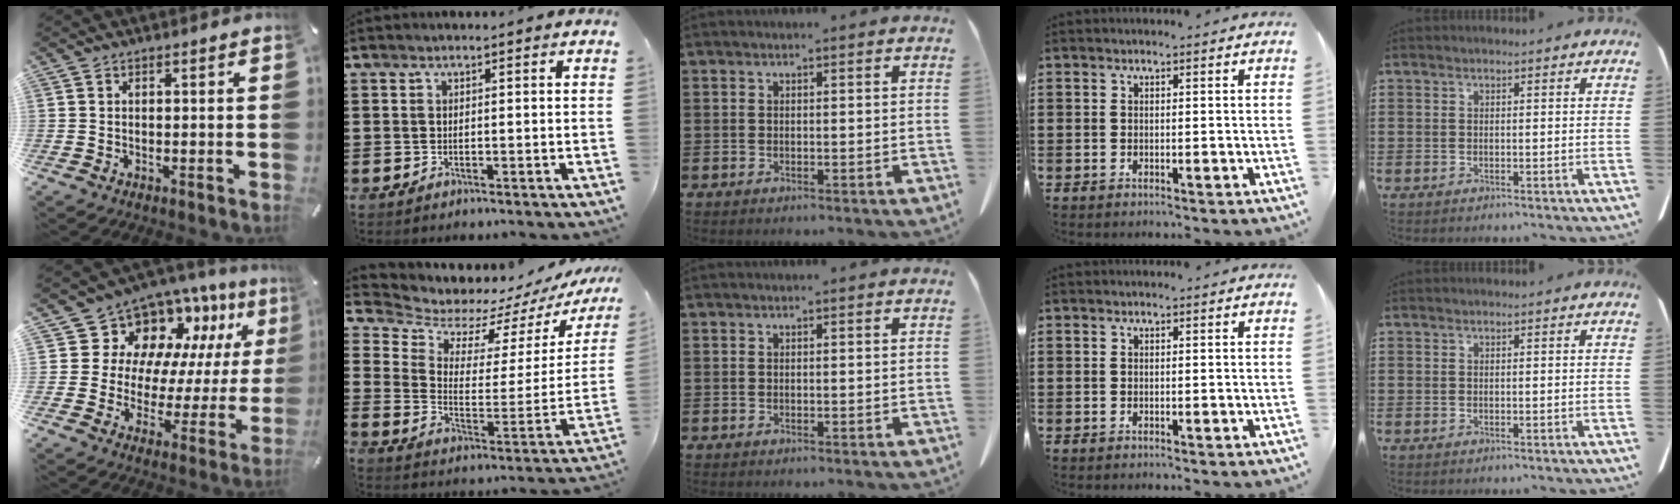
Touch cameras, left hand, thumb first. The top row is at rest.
{"thumb": {"total": 12.8, "force": [8.5, 9.0, 3.3], "torque": [-0.069, -0.083, 0.154]}, "index": {"total": 7.1, "force": [6.6, 2.6, 0.8], "torque": [-0.051, -0.055, 0.114]}}